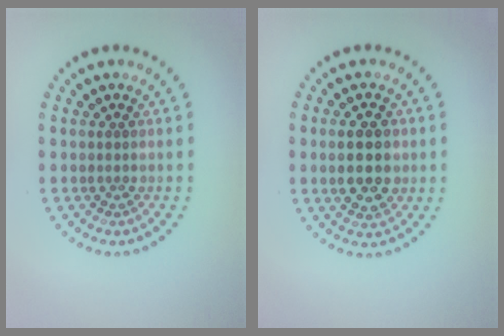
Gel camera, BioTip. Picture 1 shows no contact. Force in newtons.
{"total": 4.7, "press": 4.7, "slide": 0.3}